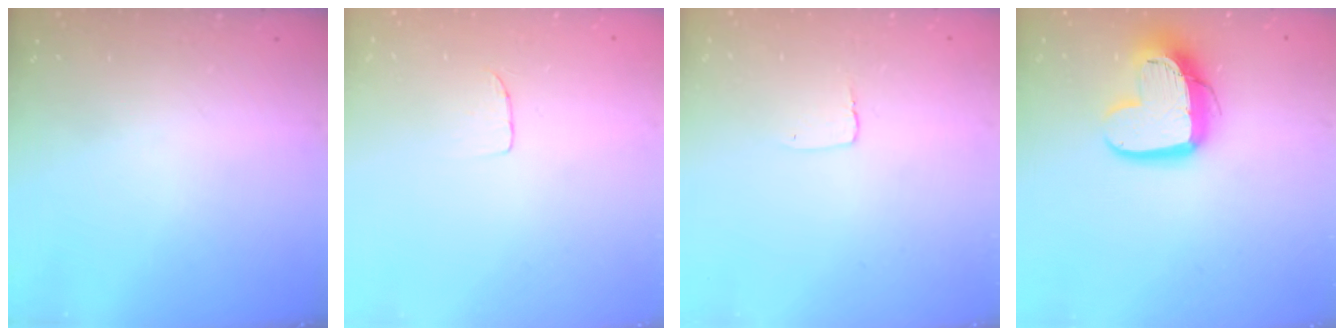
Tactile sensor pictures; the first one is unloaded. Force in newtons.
{"total": 4.1, "press": 4.0, "slide": 0.2}
{"total": 2.7, "press": 2.7, "slide": 0.2}
{"total": 15.4, "press": 15.4, "slide": 1.6}